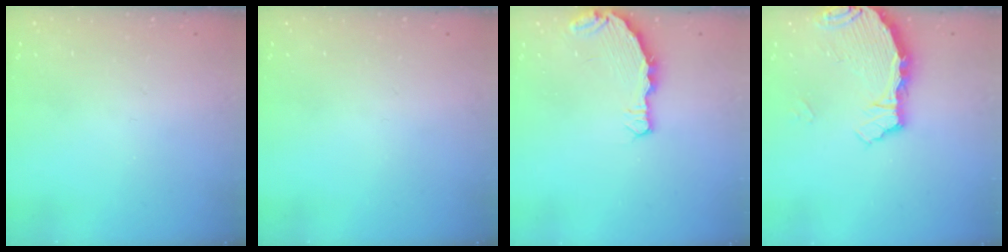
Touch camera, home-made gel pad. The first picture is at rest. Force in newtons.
{"total": 0.0}
{"total": 4.7, "press": 4.7, "slide": 0.4}
{"total": 3.9, "press": 3.9, "slide": 0.4}